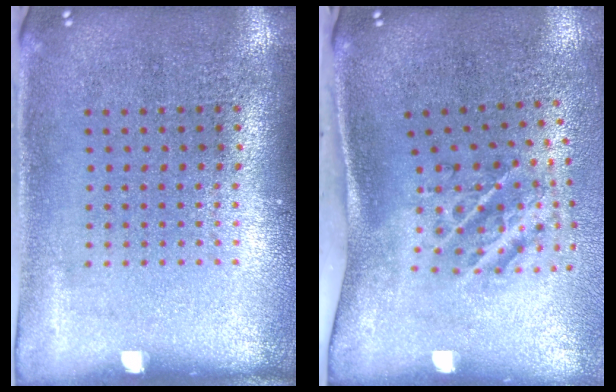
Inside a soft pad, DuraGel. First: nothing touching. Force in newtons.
{"total": 2.2, "press": 1.3, "slide": 1.9}